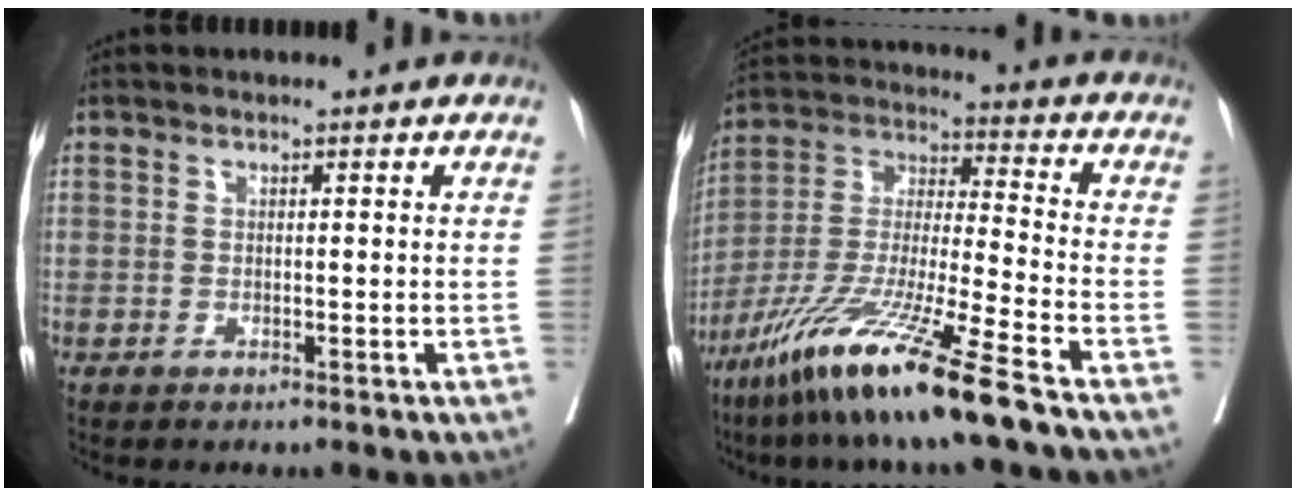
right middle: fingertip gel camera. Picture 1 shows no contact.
{"total": 17.1, "force": [-11.4, -0.7, 12.8], "torque": [-0.276, -0.045, -0.213]}